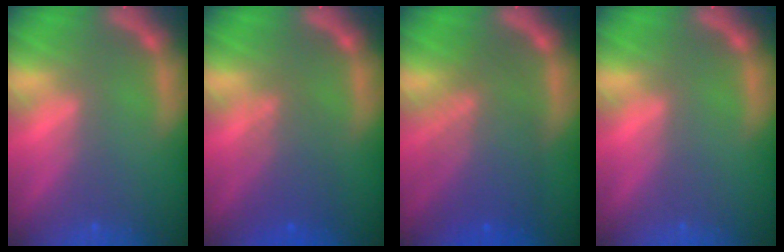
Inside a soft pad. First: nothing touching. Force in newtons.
{"total": 4.1}
{"total": 7.5}
{"total": 0.0}